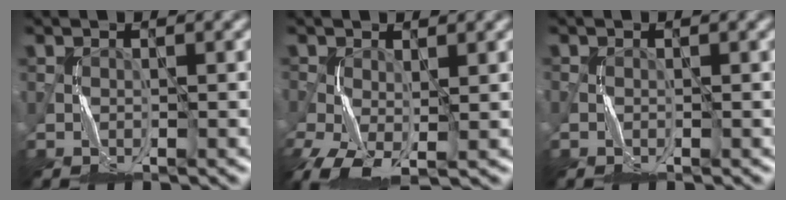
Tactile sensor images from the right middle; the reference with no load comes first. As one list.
[{"total": 6.4, "force": [-2.4, 3.4, 4.9], "torque": [-0.123, -0.015, -0.043]}, {"total": 0.0}]